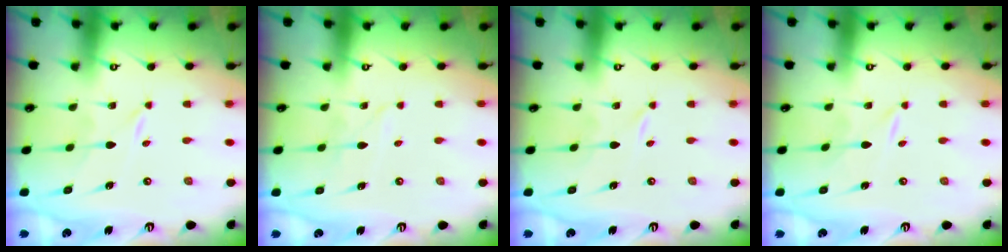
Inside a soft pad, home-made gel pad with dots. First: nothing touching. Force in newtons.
{"total": 2.7, "press": 2.7, "slide": 0.3}
{"total": 0.0}
{"total": 0.0}